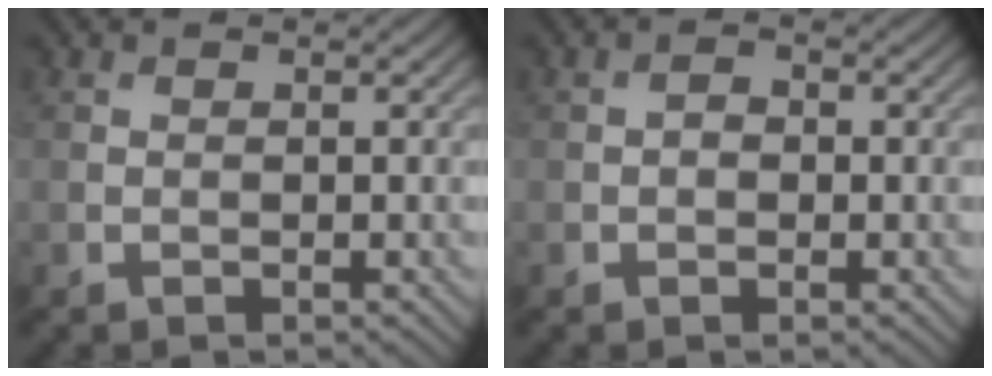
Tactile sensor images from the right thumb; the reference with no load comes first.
{"total": 1.3, "force": [-0.2, 0.9, 0.8], "torque": [-0.014, -0.001, -0.006]}